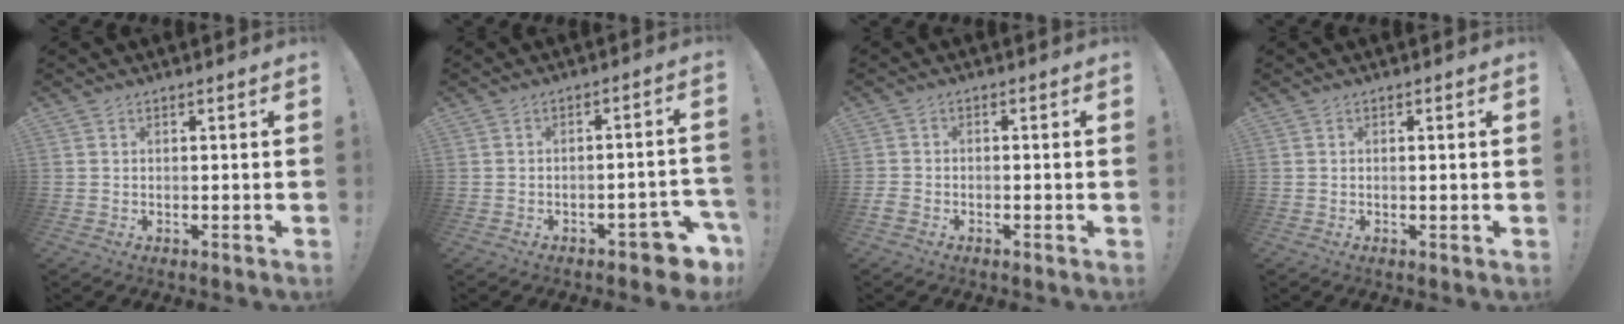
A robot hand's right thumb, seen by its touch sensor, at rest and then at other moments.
{"total": 7.3, "force": [-4.9, 2.6, 4.7], "torque": [-0.053, 0.033, -0.079]}
{"total": 2.2, "force": [-1.5, 1.2, 1.0], "torque": [-0.025, 0.004, -0.027]}
{"total": 0.7, "force": [0.0, 0.0, 0.7], "torque": [-0.007, -0.003, 0.000]}